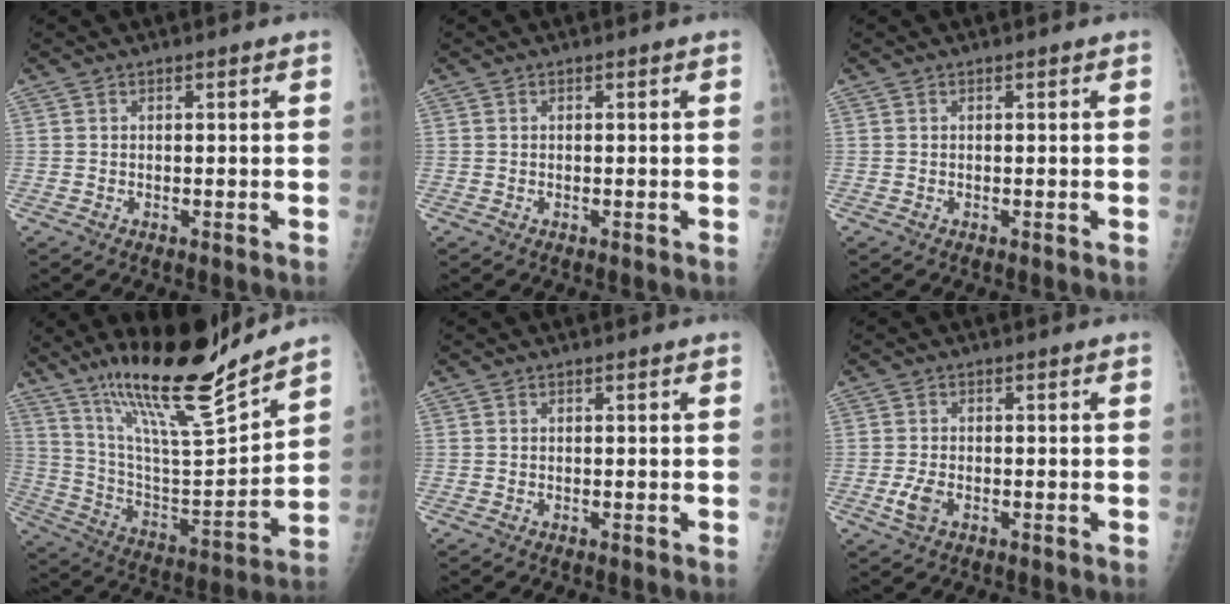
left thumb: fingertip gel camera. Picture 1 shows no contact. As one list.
[{"total": 0.0}, {"total": 0.0}, {"total": 21.4, "force": [17.1, 2.4, 12.6], "torque": [-0.185, -0.098, 0.304]}, {"total": 0.0}, {"total": 3.0, "force": [-1.0, 1.7, 2.3], "torque": [-0.053, -0.002, -0.021]}]